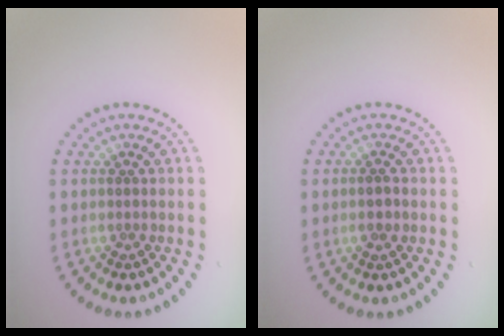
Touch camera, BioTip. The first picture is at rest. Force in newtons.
{"total": 0.8, "press": 0.7, "slide": 0.4}